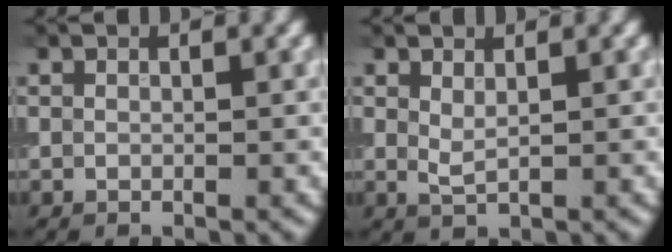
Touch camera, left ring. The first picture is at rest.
{"total": 1.2, "force": [0.7, 0.4, 0.9], "torque": [-0.023, -0.004, 0.016]}